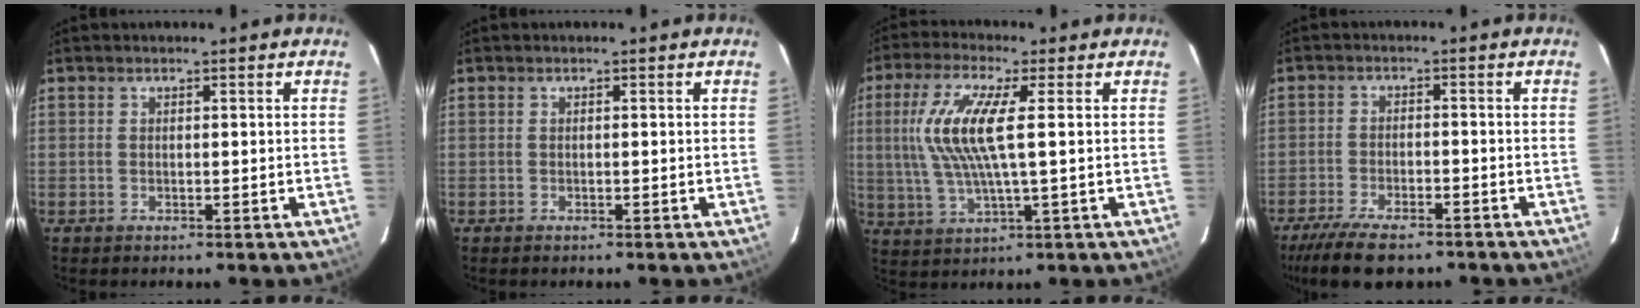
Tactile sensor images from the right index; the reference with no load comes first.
{"total": 0.0}
{"total": 11.2, "force": [1.8, 1.8, 10.9], "torque": [-0.222, 0.004, 0.039]}
{"total": 11.4, "force": [-9.0, 3.5, 6.1], "torque": [-0.144, -0.028, -0.152]}